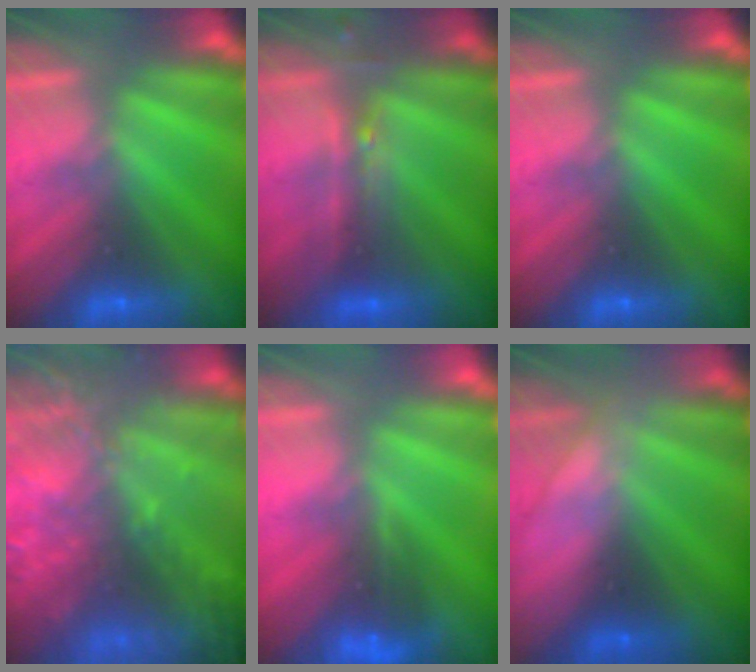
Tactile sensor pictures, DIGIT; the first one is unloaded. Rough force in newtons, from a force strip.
{"total": 2.4}
{"total": 0.0}
{"total": 9.1}
{"total": 4.4}
{"total": 3.0}